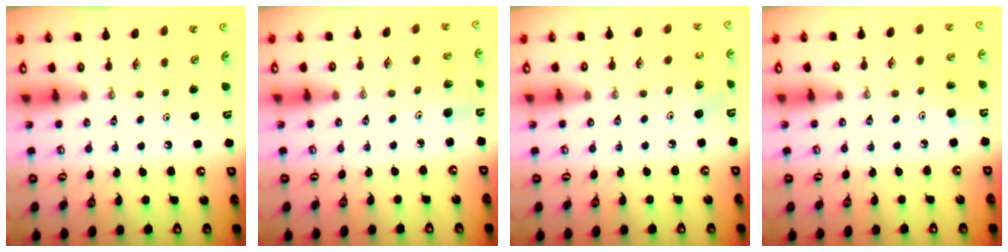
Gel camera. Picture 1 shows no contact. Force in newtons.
{"total": 3.3, "press": 3.0, "slide": 1.3}
{"total": 3.5, "press": 3.3, "slide": 1.2}
{"total": 7.1, "press": 7.0, "slide": 0.7}